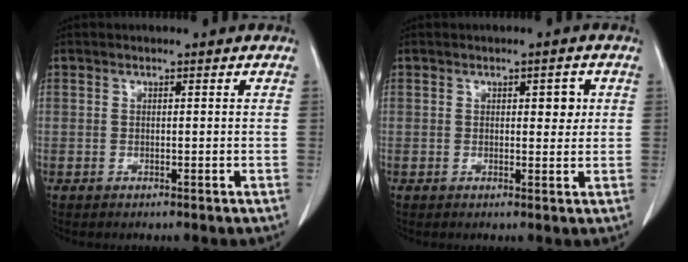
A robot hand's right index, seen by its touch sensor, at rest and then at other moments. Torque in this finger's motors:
{"motor_torque": [0.19, 0.17, 0.02, 0.01]}